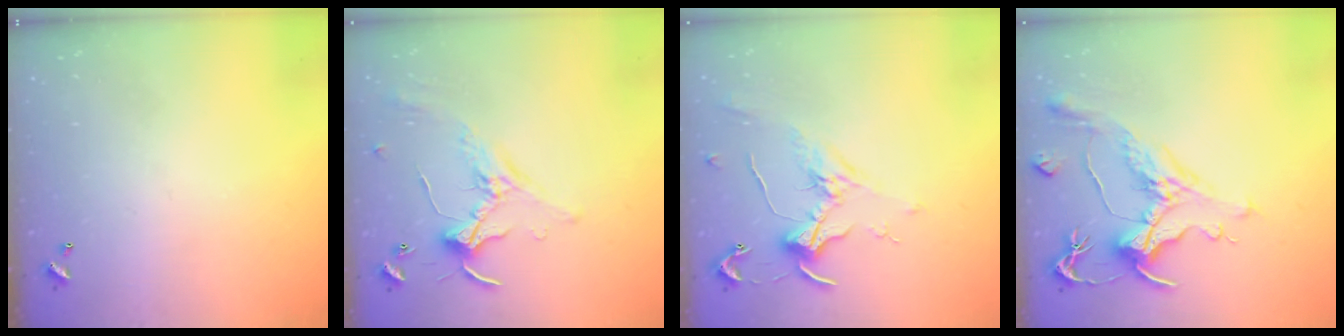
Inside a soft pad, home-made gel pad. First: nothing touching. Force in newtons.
{"total": 0.8, "press": 0.7, "slide": 0.4}
{"total": 0.7, "press": 0.3, "slide": 0.7}
{"total": 1.1, "press": 0.0, "slide": 1.1}